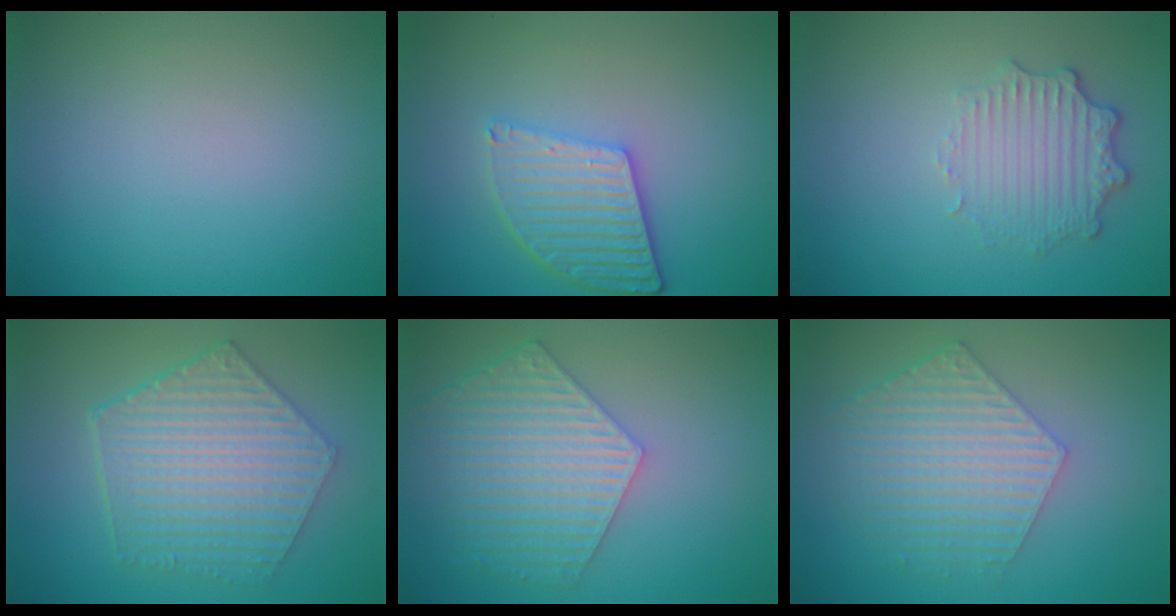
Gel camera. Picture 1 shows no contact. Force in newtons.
{"total": 4.5, "press": 3.8, "slide": 2.5}
{"total": 3.4, "press": 2.7, "slide": 2.1}
{"total": 6.8, "press": 4.9, "slide": 4.7}
{"total": 5.8, "press": 4.6, "slide": 3.6}
{"total": 5.6, "press": 4.2, "slide": 3.7}